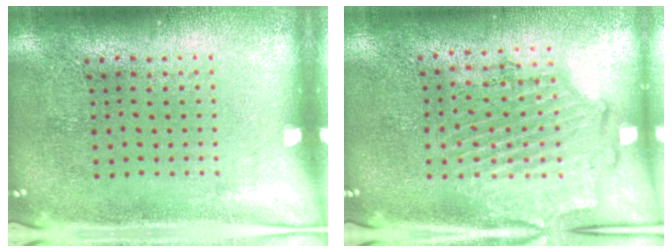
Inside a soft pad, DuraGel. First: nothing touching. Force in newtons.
{"total": 1.9, "press": 1.7, "slide": 0.8}